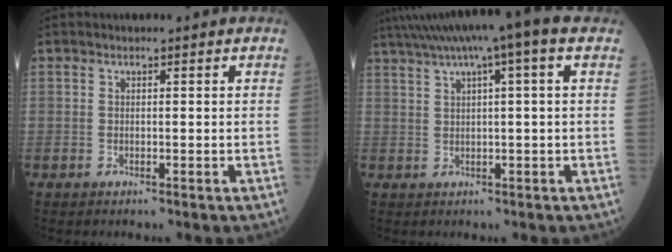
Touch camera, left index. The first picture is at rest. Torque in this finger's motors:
{"motor_torque": [0.29, -1.55, 0.14, 0.17]}